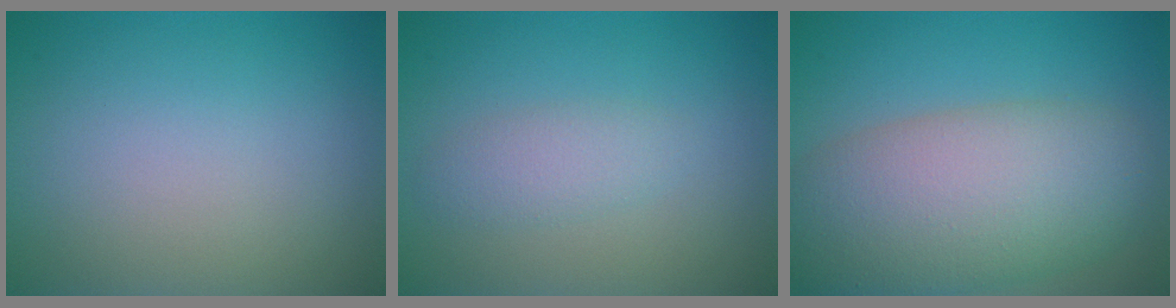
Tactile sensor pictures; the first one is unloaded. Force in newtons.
{"total": 2.0, "press": 2.0, "slide": 0.1}
{"total": 10.1, "press": 10.1, "slide": 0.3}